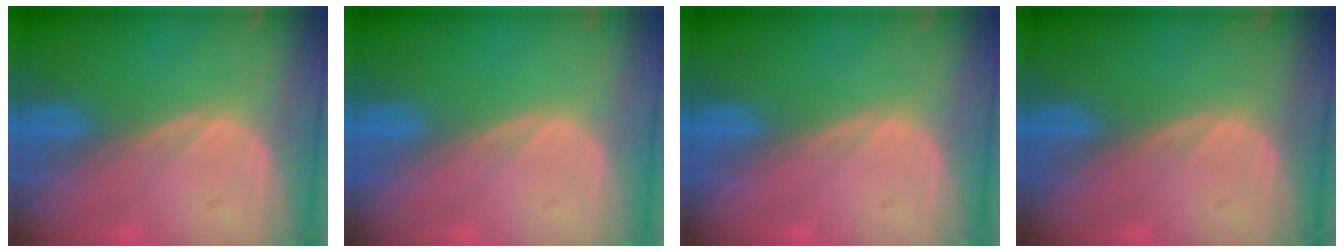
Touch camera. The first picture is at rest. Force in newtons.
{"total": 0.0}
{"total": 0.0}
{"total": 0.0}